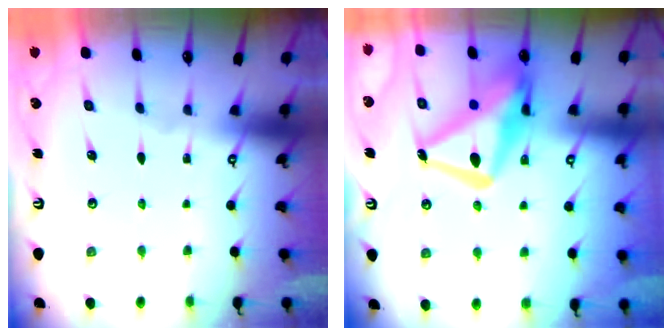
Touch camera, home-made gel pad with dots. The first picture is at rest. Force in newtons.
{"total": 19.7, "press": 19.6, "slide": 2.0}